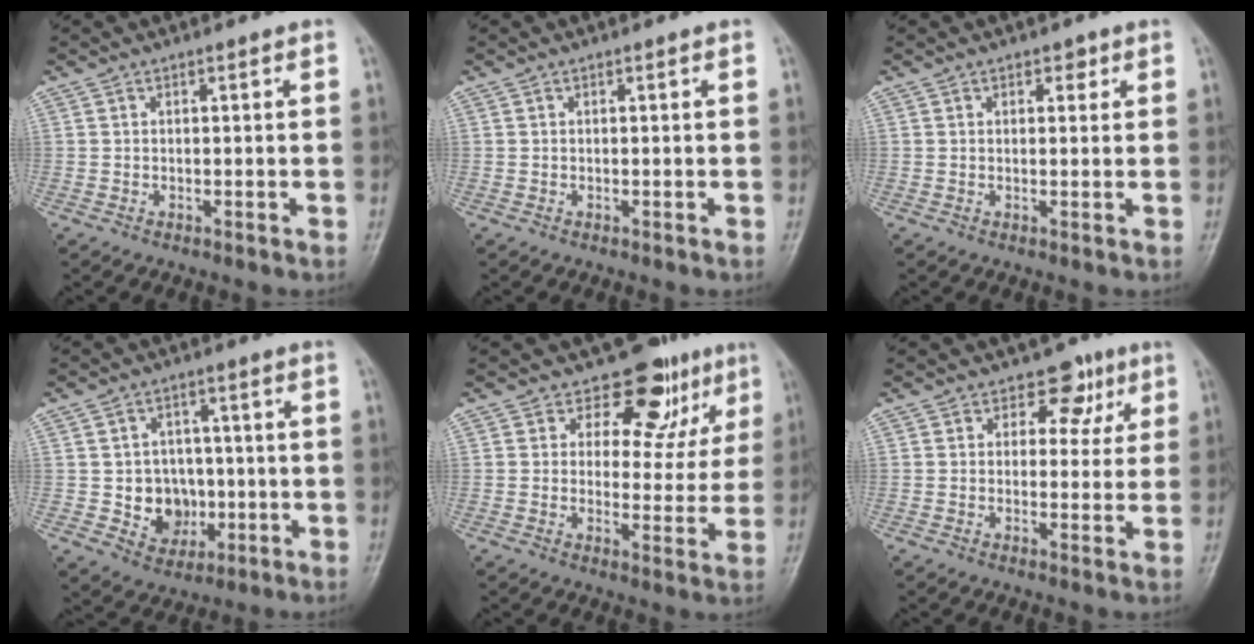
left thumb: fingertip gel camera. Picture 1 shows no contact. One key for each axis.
{"total": 0.0}
{"total": 1.8, "fx": 1.0, "fy": 1.2, "fz": 1.0, "tx": 0.003, "ty": -0.001, "tz": 0.009}
{"total": 8.7, "fx": -1.1, "fy": 7.7, "fz": 3.9, "tx": -0.013, "ty": 0.011, "tz": -0.008}
{"total": 10.0, "fx": 6.5, "fy": 6.5, "fz": 3.9, "tx": -0.002, "ty": -0.032, "tz": 0.077}
{"total": 5.8, "fx": 2.7, "fy": 4.4, "fz": 2.7, "tx": 0.010, "ty": -0.003, "tz": 0.028}